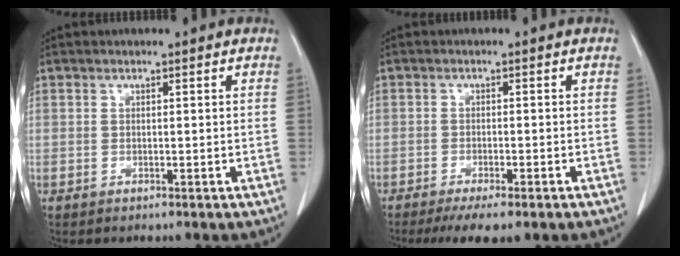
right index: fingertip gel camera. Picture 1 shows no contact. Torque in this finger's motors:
{"motor_torque": [0.20, -0.06, 0.21, 0.04]}